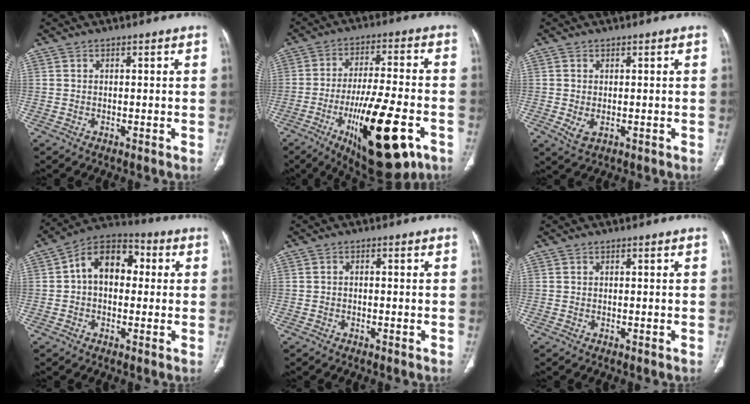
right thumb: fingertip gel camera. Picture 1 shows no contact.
{"total": 21.2, "force": [-8.7, 6.9, 18.0], "torque": [-0.282, 0.022, -0.126]}
{"total": 2.7, "force": [-0.5, 1.7, 2.1], "torque": [-0.045, -0.005, -0.001]}
{"total": 12.2, "force": [1.7, 8.2, 9.0], "torque": [-0.117, 0.033, 0.014]}
{"total": 0.6, "force": [-0.3, 0.4, 0.4], "torque": [-0.004, 0.002, -0.008]}
{"total": 0.0}